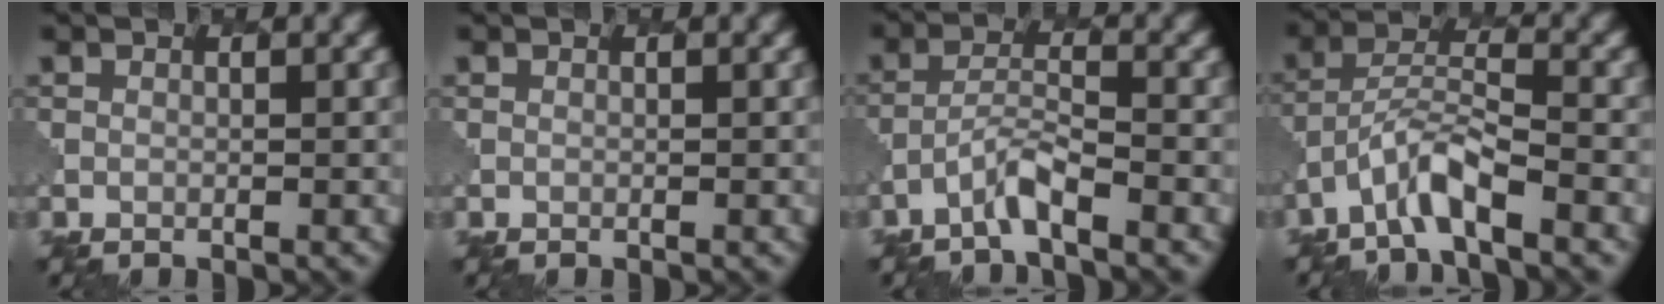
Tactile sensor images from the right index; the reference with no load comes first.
{"total": 0.0}
{"total": 2.5, "force": [-2.0, 0.2, 1.5], "torque": [-0.033, 0.008, -0.046]}
{"total": 4.1, "force": [-2.9, 0.8, 2.8], "torque": [-0.055, 0.009, -0.060]}